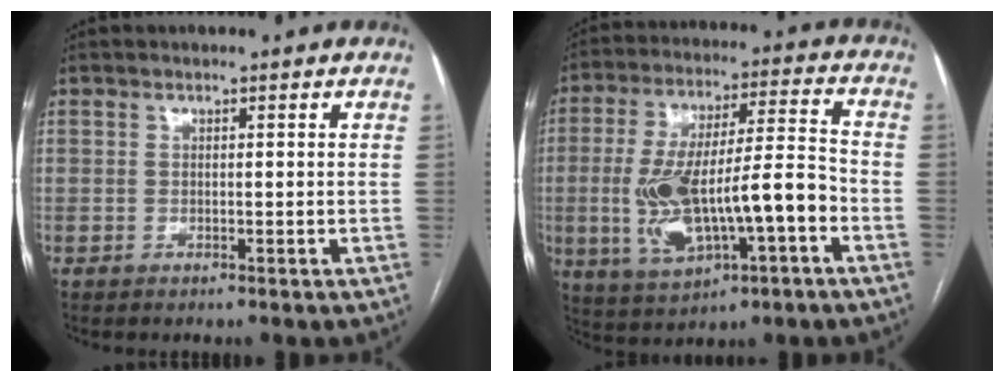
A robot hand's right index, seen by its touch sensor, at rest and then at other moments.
{"total": 17.2, "force": [-4.4, 4.2, 16.1], "torque": [-0.304, 0.015, -0.061]}